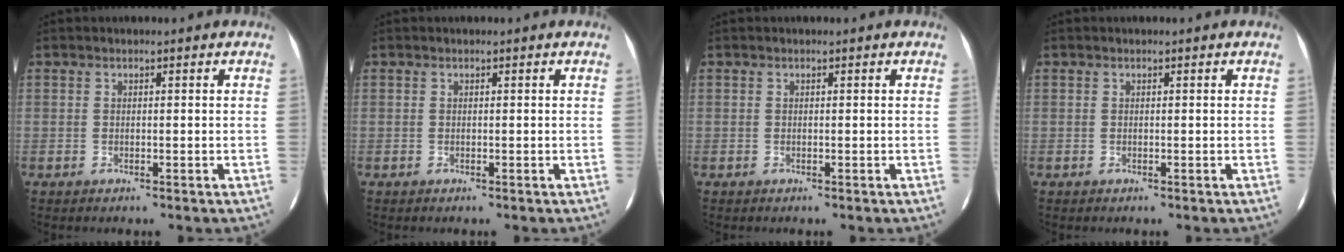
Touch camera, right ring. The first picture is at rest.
{"total": 0.0}
{"total": 0.0}
{"total": 0.0}